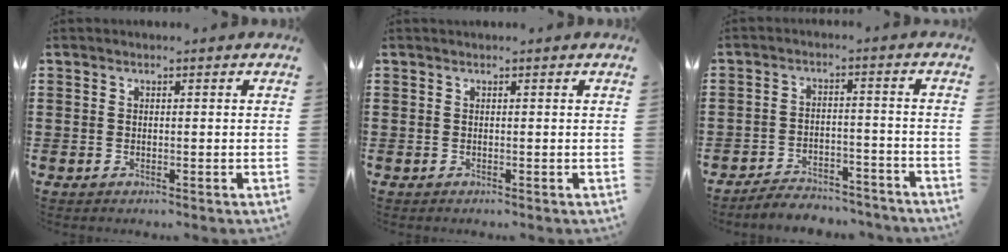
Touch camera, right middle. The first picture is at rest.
{"total": 0.0}
{"total": 4.4, "force": [-4.3, 0.6, 0.2], "torque": [-0.007, 0.011, -0.092]}